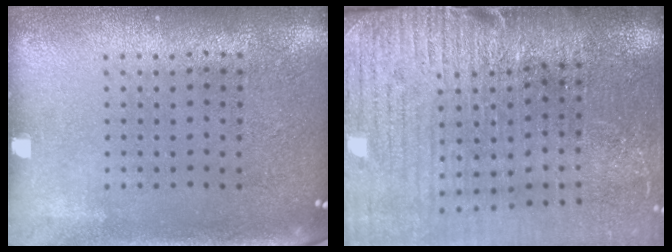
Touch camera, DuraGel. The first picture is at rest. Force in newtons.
{"total": 3.9, "press": 3.4, "slide": 1.9}